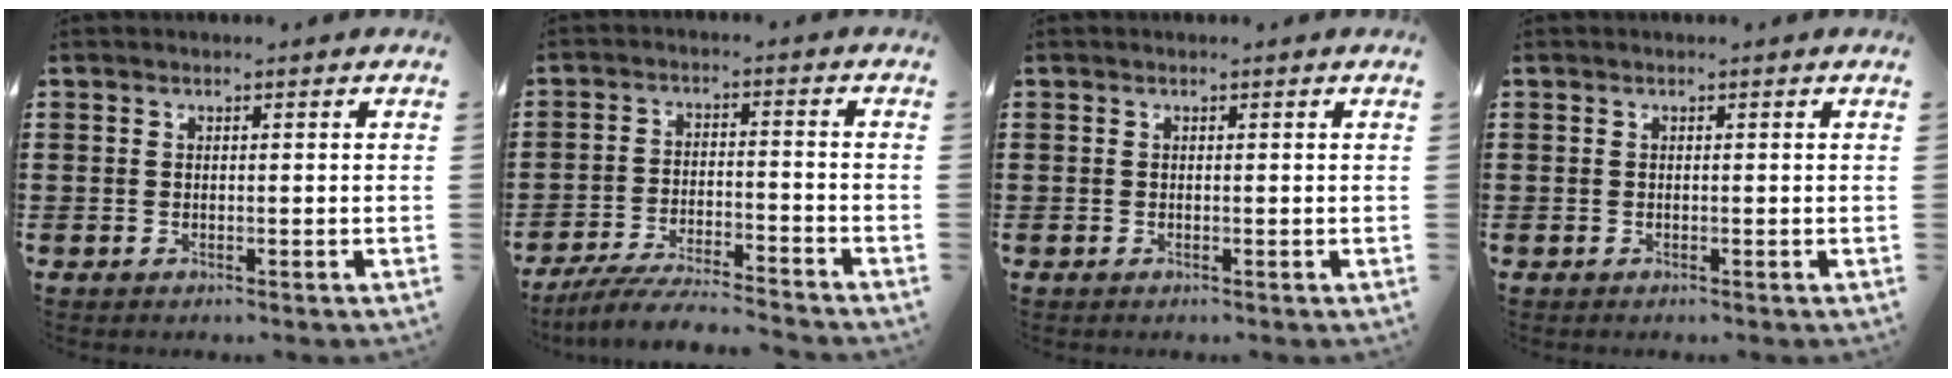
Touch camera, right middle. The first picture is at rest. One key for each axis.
{"total": 6.3, "fx": -5.9, "fy": 0.3, "fz": 2.2, "tx": -0.044, "ty": -0.006, "tz": -0.114}
{"total": 0.0}
{"total": 0.0}